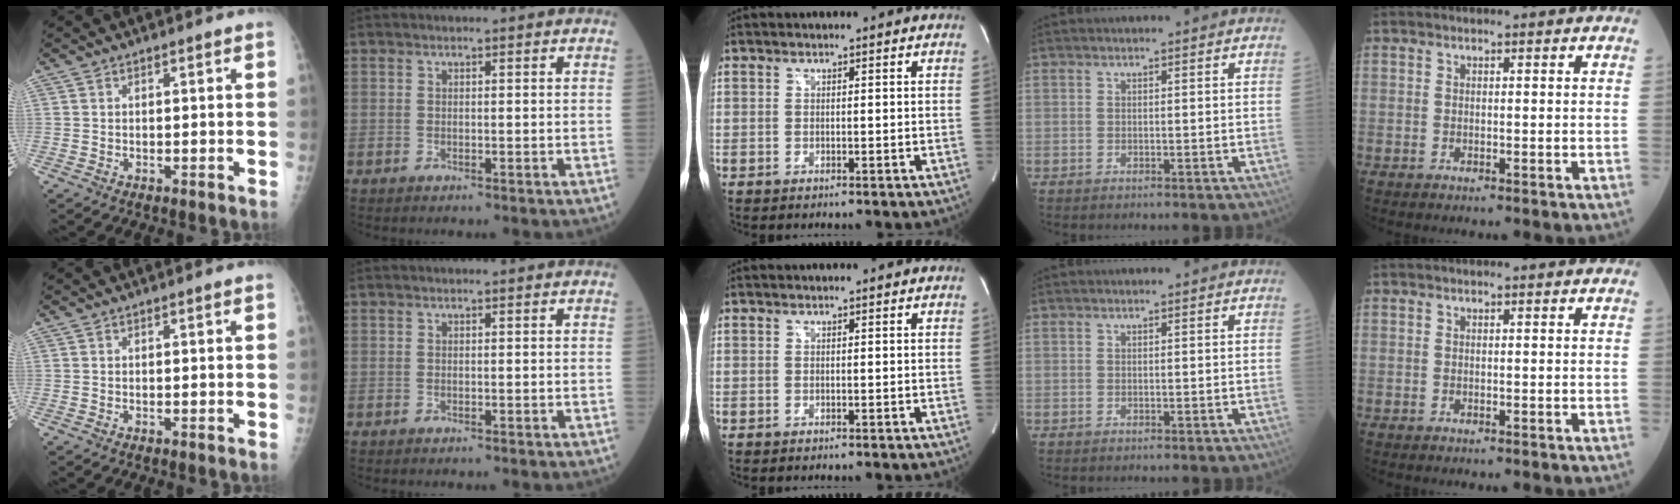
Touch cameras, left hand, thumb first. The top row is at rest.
{}